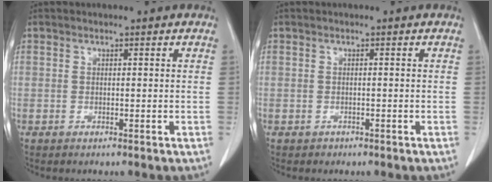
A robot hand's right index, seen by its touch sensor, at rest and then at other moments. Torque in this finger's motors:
{"motor_torque": [0.02, -0.05, -0.04, -0.03]}